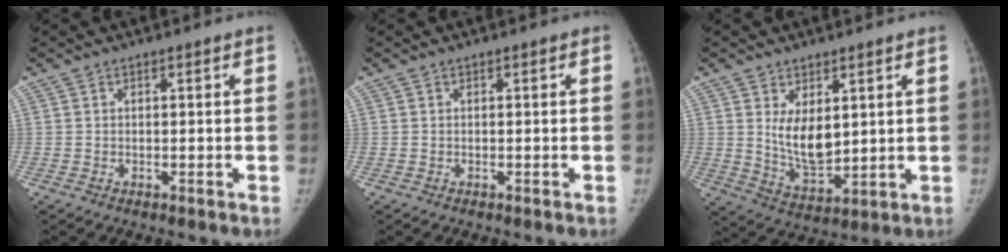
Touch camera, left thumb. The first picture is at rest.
{"total": 0.0}
{"total": 8.7, "force": [2.3, 4.8, 6.8], "torque": [-0.092, -0.031, 0.059]}